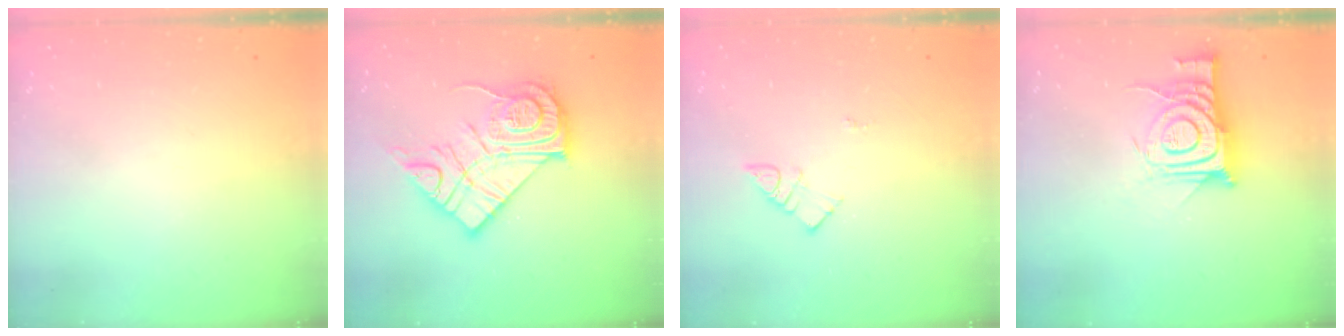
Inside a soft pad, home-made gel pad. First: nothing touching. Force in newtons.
{"total": 18.2, "press": 18.1, "slide": 1.2}
{"total": 5.8, "press": 5.8, "slide": 0.6}
{"total": 12.7, "press": 12.6, "slide": 1.1}